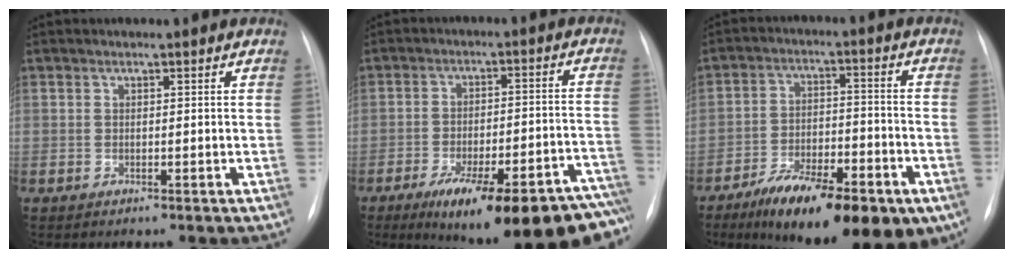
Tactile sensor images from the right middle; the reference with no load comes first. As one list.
[{"total": 23.5, "force": [-17.4, 4.1, 15.2], "torque": [-0.146, 0.015, -0.239]}, {"total": 18.7, "force": [-11.6, 5.9, 13.4], "torque": [-0.173, 0.005, -0.179]}]